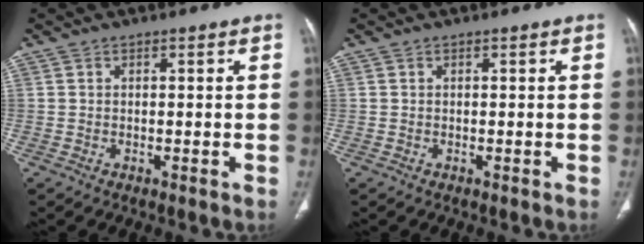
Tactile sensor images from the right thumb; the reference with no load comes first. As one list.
[{"total": 0.0}]